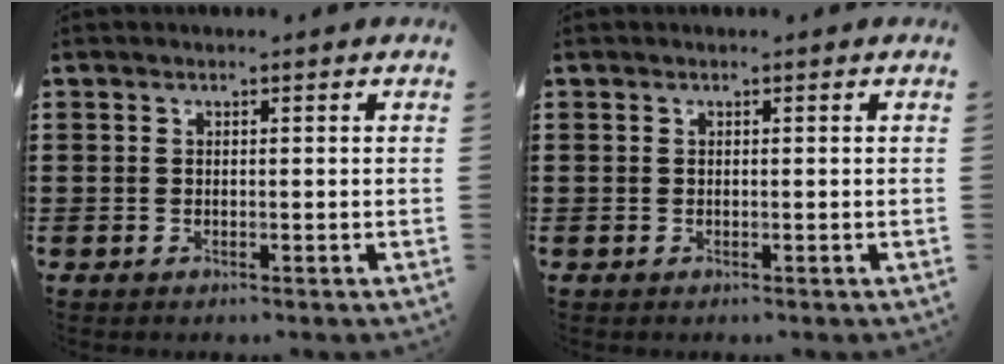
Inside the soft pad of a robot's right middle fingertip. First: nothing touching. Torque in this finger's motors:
{"motor_torque": [-0.10, 0.02, -0.02, -0.01]}